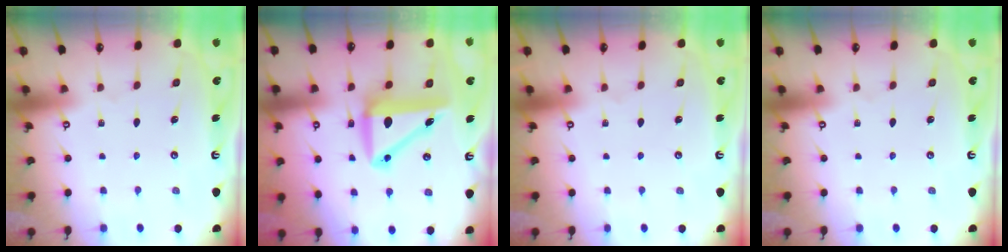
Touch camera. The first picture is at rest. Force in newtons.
{"total": 10.6, "press": 10.1, "slide": 3.2}
{"total": 0.0}
{"total": 0.0}